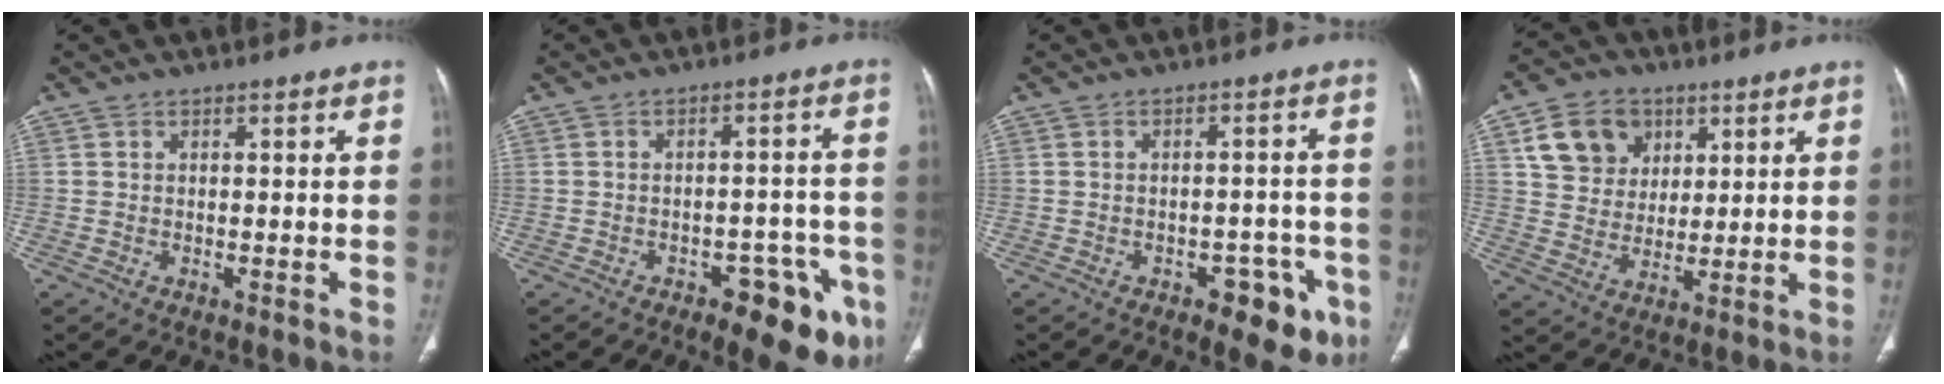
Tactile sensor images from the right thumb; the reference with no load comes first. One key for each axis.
{"total": 12.0, "fx": -6.1, "fy": 5.6, "fz": 8.7, "tx": -0.071, "ty": 0.031, "tz": -0.073}
{"total": 8.8, "fx": -4.4, "fy": 4.8, "fz": 6.0, "tx": -0.038, "ty": 0.025, "tz": -0.051}
{"total": 11.4, "fx": 4.8, "fy": 9.2, "fz": 4.6, "tx": -0.053, "ty": -0.008, "tz": 0.090}